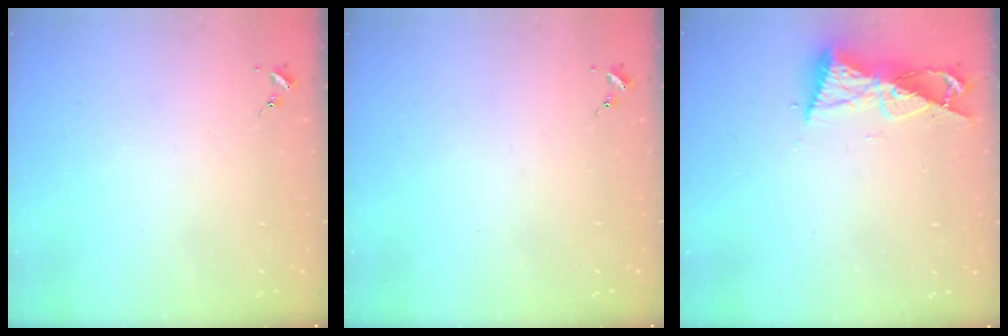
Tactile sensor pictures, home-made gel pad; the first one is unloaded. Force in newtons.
{"total": 0.0}
{"total": 9.5, "press": 9.5, "slide": 0.8}